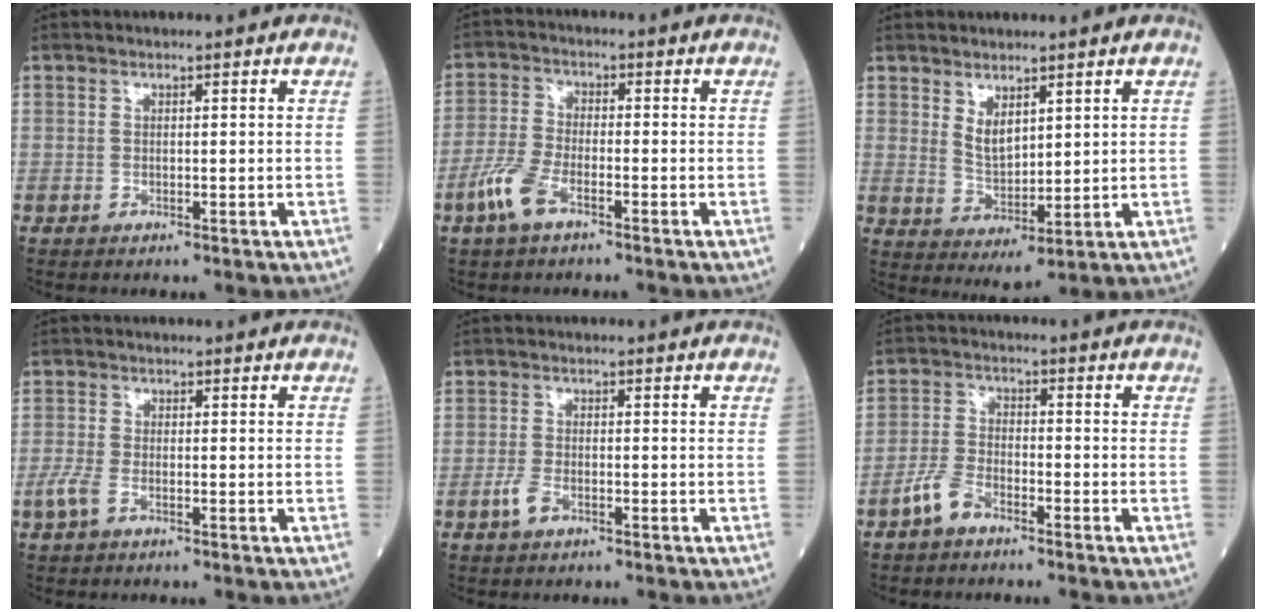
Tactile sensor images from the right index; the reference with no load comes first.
{"total": 5.8, "force": [-3.4, 1.9, 4.3], "torque": [-0.108, -0.004, -0.072]}
{"total": 4.8, "force": [2.5, 1.9, 3.6], "torque": [-0.070, -0.015, 0.057]}
{"total": 3.1, "force": [-1.6, 1.3, 2.3], "torque": [-0.065, -0.002, -0.037]}
{"total": 2.6, "force": [-1.5, 1.1, 1.8], "torque": [-0.045, 0.001, -0.033]}
{"total": 4.5, "force": [-3.4, 1.8, 2.4], "torque": [-0.060, 0.006, -0.069]}